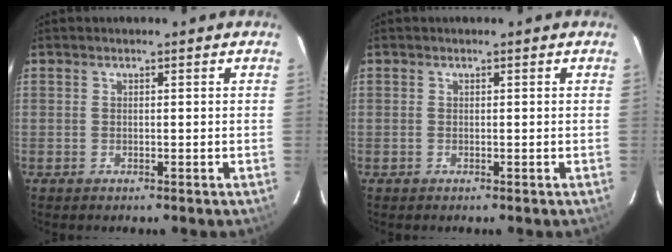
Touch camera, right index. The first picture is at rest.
{"total": 0.0}